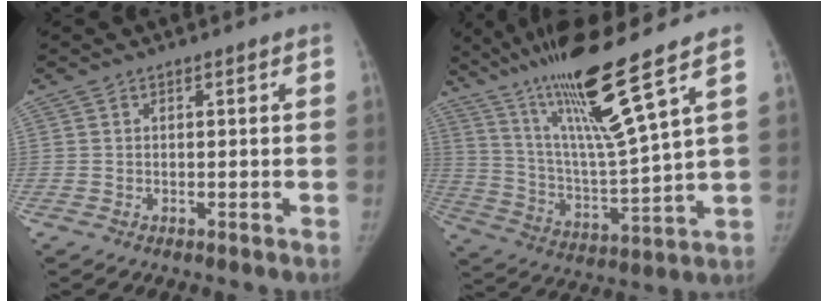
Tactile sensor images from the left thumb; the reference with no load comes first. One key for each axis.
{"total": 18.4, "fx": 12.1, "fy": -0.2, "fz": 13.9, "tx": -0.234, "ty": -0.065, "tz": 0.224}